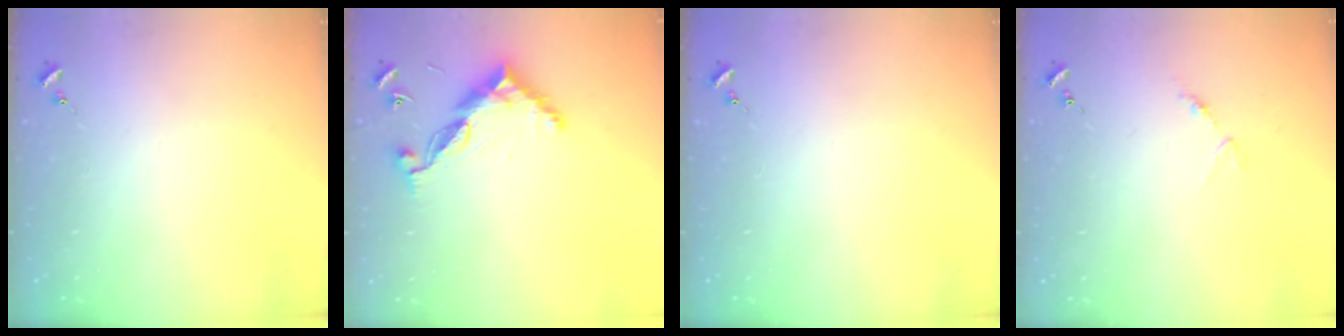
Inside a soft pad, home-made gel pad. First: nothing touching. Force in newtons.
{"total": 10.1, "press": 10.1, "slide": 0.4}
{"total": 0.0}
{"total": 3.0, "press": 2.9, "slide": 0.4}